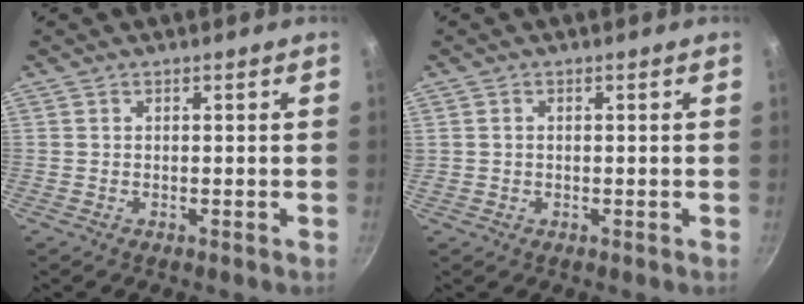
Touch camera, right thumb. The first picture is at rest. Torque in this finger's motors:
{"motor_torque": [-0.20, -0.01, 0.42, 0.13, 0.10]}